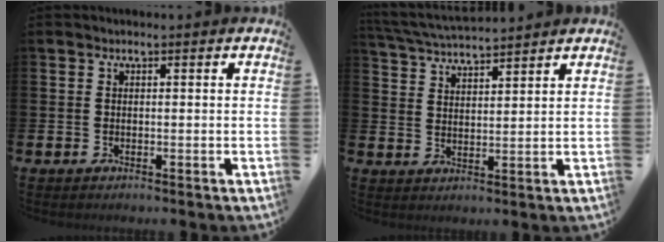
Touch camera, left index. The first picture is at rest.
{"total": 4.8, "force": [4.7, 0.2, 0.7], "torque": [-0.037, -0.022, 0.086]}